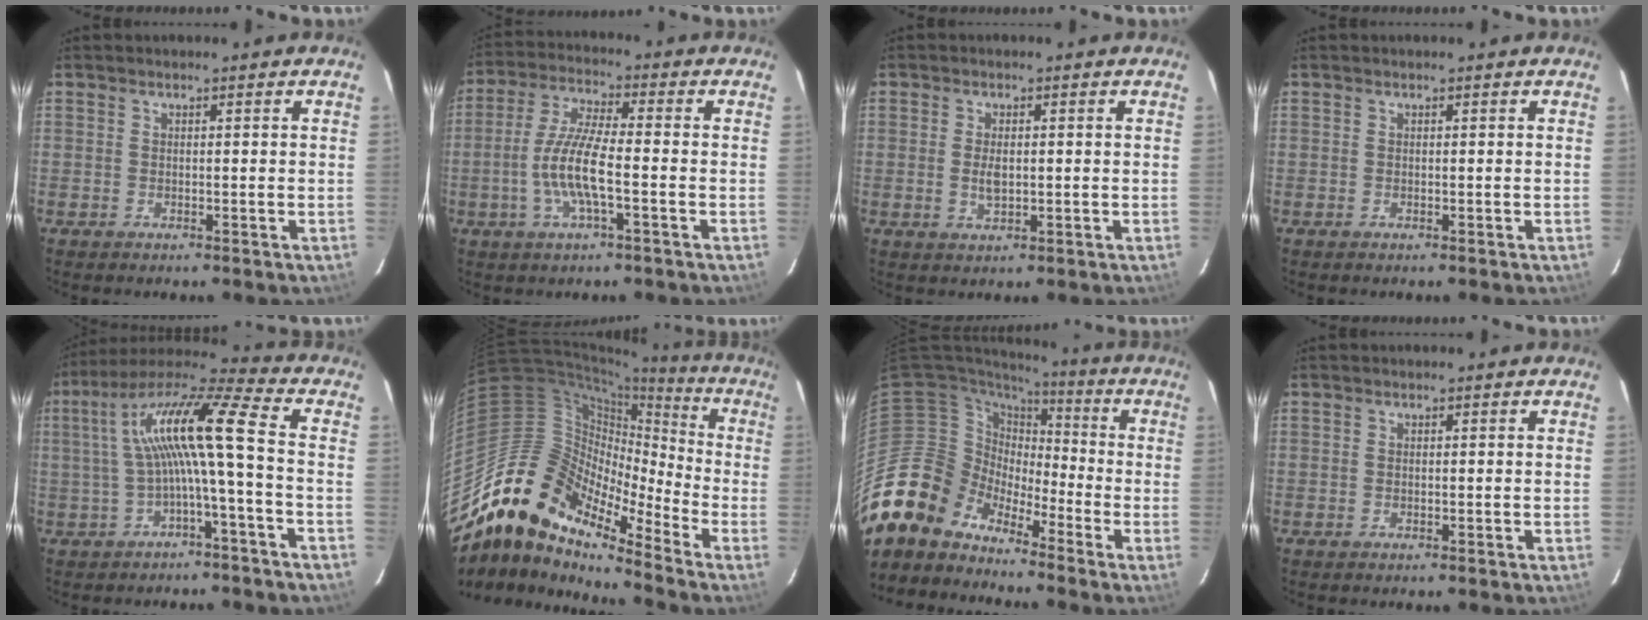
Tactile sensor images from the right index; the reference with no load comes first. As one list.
[{"total": 9.8, "force": [-2.6, 1.7, 9.2], "torque": [-0.193, 0.000, -0.052]}, {"total": 3.2, "force": [-0.1, 1.6, 2.8], "torque": [-0.052, -0.003, 0.000]}, {"total": 0.0}, {"total": 12.6, "force": [-0.9, 0.2, 12.6], "torque": [-0.246, 0.021, -0.014]}, {"total": 16.2, "force": [-12.8, 5.8, 8.1], "torque": [-0.119, -0.003, -0.259]}, {"total": 13.2, "force": [-11.2, 6.9, 1.1], "torque": [-0.036, 0.027, -0.222]}, {"total": 0.0}]